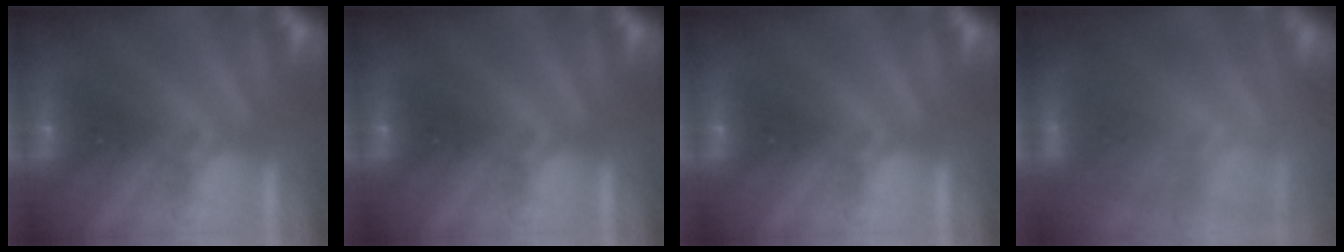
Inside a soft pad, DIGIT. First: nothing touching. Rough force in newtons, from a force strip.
{"total": 0.0}
{"total": 0.0}
{"total": 9.5}